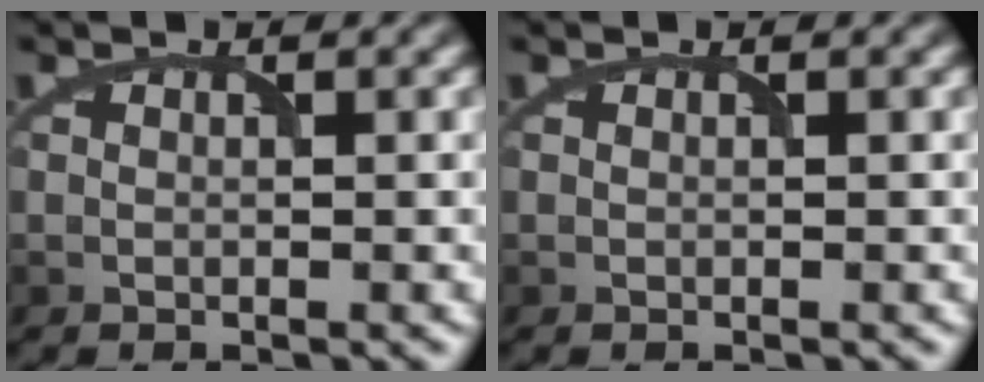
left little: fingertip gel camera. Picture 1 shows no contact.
{"total": 0.0}